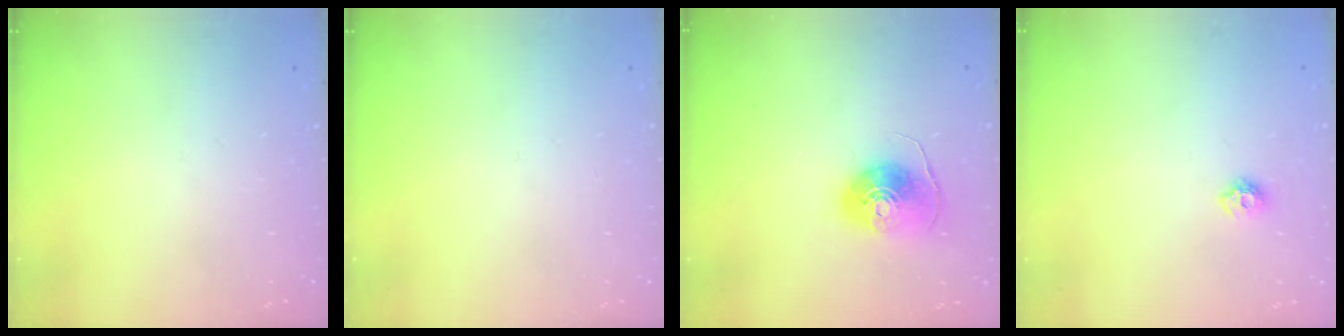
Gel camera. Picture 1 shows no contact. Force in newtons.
{"total": 0.0}
{"total": 8.8, "press": 8.8, "slide": 0.6}
{"total": 6.1, "press": 6.1, "slide": 0.8}